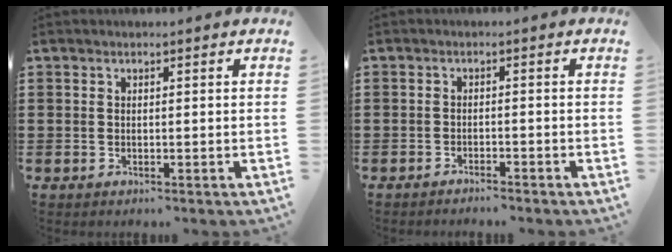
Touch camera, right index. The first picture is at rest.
{"total": 1.3, "force": [-1.3, 0.0, 0.1], "torque": [-0.006, 0.003, -0.028]}